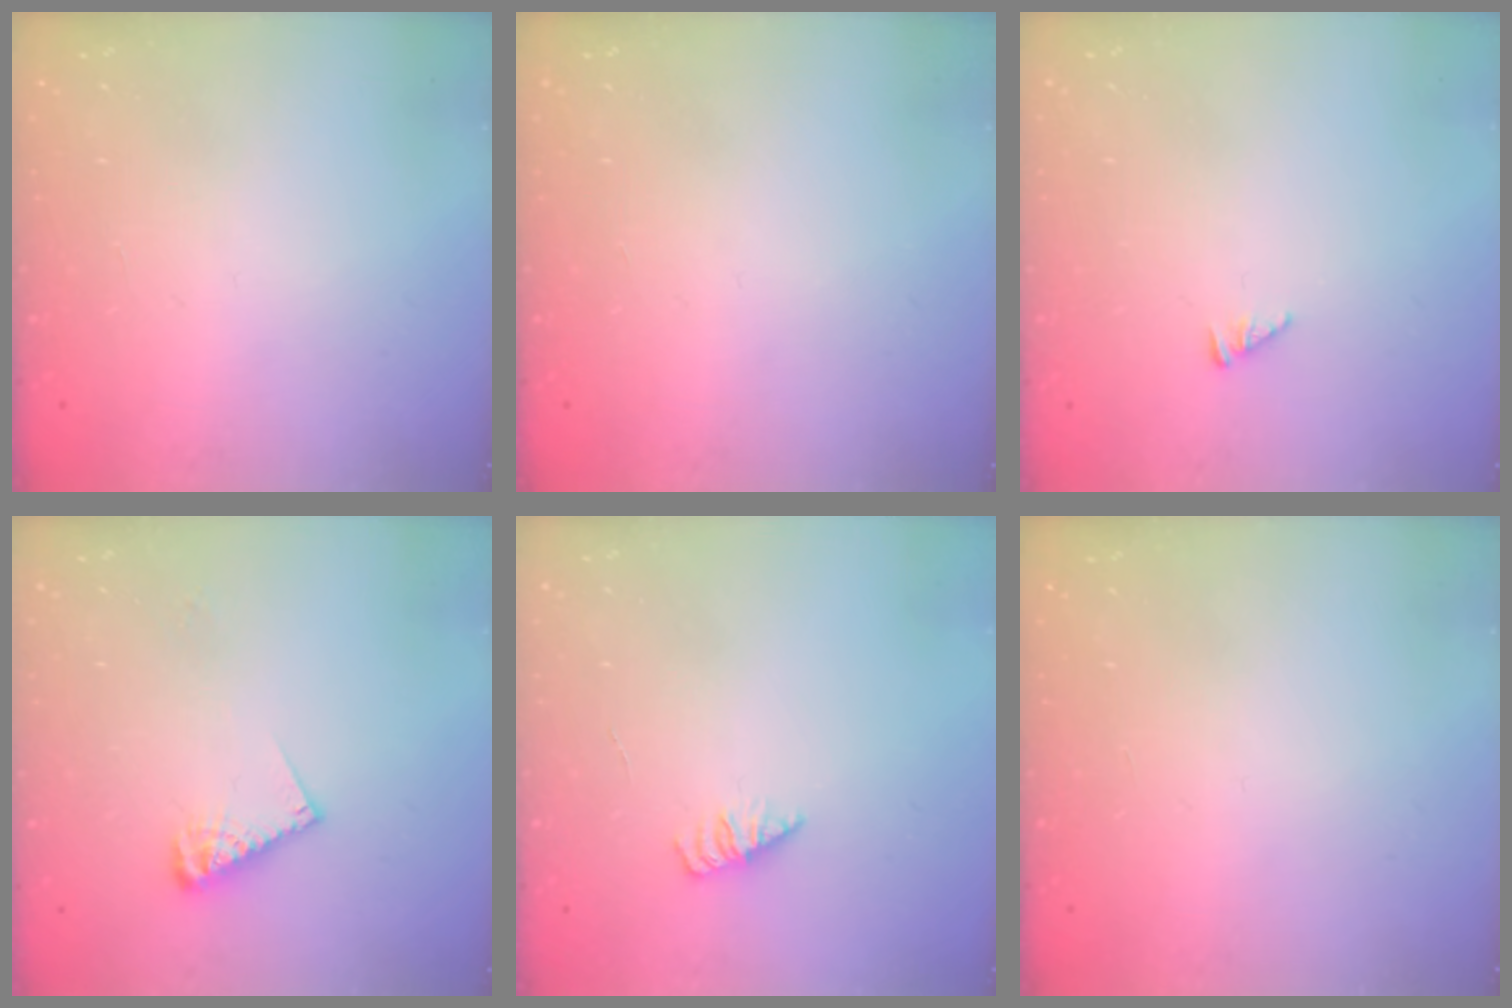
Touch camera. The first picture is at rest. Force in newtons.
{"total": 0.0}
{"total": 1.7, "press": 1.7, "slide": 0.3}
{"total": 7.3, "press": 7.3, "slide": 0.0}
{"total": 1.7, "press": 1.7, "slide": 0.3}
{"total": 0.0}